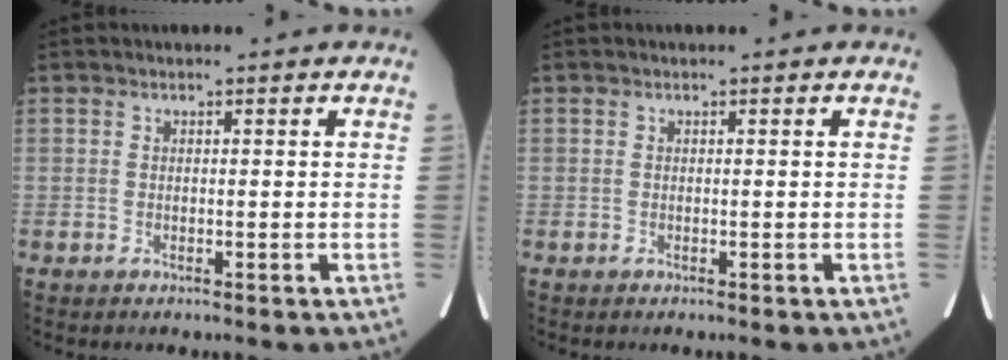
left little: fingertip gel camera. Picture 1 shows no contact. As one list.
[{"total": 0.0}]